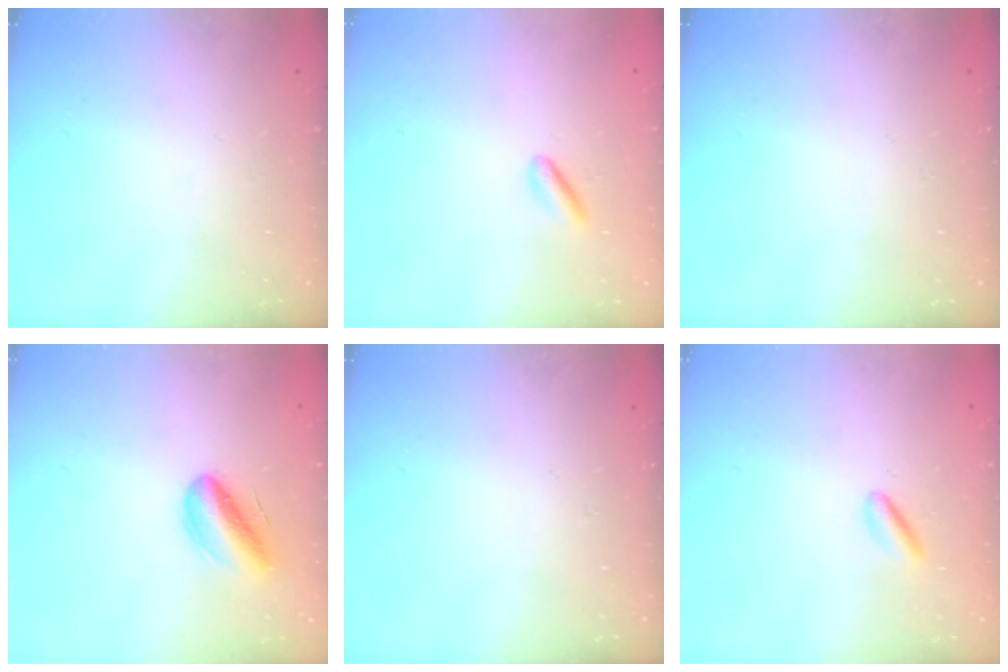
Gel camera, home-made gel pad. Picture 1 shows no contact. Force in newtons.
{"total": 2.6, "press": 2.5, "slide": 1.0}
{"total": 0.0}
{"total": 9.1, "press": 8.7, "slide": 2.6}
{"total": 0.0}
{"total": 2.7, "press": 2.5, "slide": 0.9}